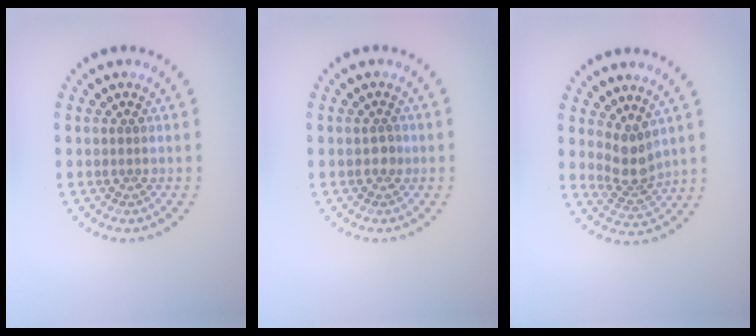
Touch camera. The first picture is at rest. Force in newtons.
{"total": 0.8, "press": 0.7, "slide": 0.2}
{"total": 2.7, "press": 2.0, "slide": 1.8}